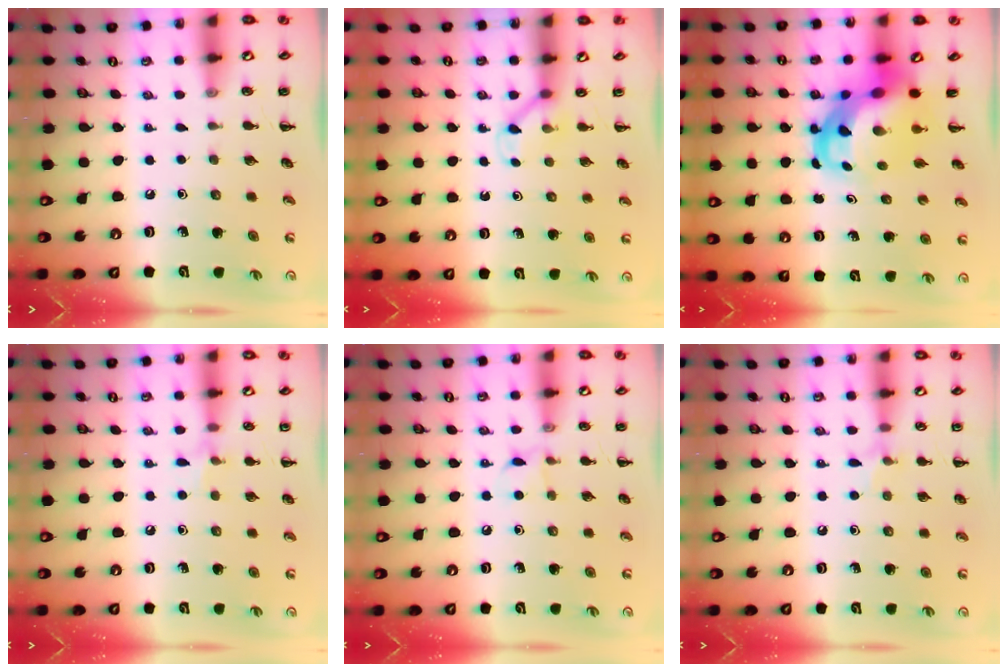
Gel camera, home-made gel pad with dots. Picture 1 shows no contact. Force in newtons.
{"total": 3.5, "press": 3.4, "slide": 1.0}
{"total": 8.1, "press": 7.7, "slide": 2.3}
{"total": 5.5, "press": 5.3, "slide": 1.5}
{"total": 5.3, "press": 5.2, "slide": 1.3}
{"total": 5.5, "press": 5.2, "slide": 1.6}